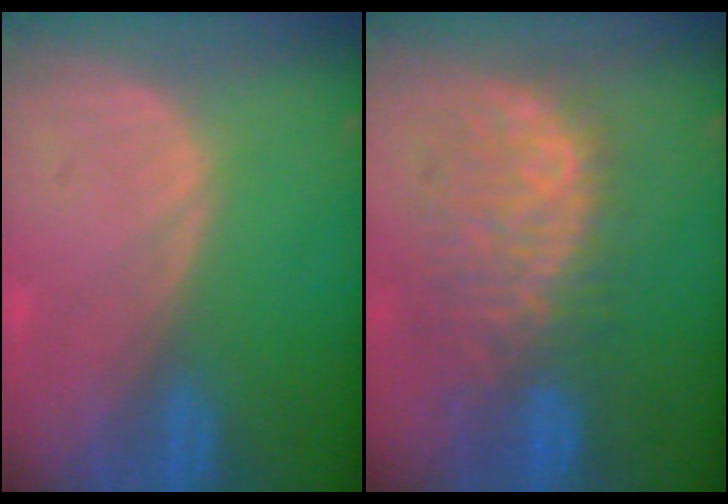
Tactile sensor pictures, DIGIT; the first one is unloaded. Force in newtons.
{"total": 10.4, "press": 9.4, "slide": 4.6}